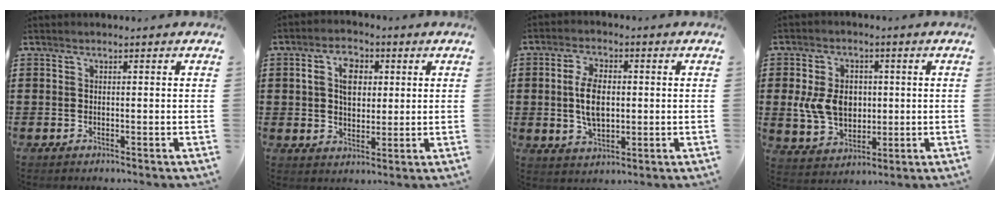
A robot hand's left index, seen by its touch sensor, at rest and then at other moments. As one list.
[{"total": 6.4, "force": [1.9, 4.2, 4.4], "torque": [-0.084, 0.012, 0.027]}, {"total": 7.2, "force": [0.3, 3.9, 6.1], "torque": [-0.122, 0.006, 0.001]}, {"total": 8.3, "force": [0.5, 6.3, 5.4], "torque": [-0.126, 0.009, 0.005]}]